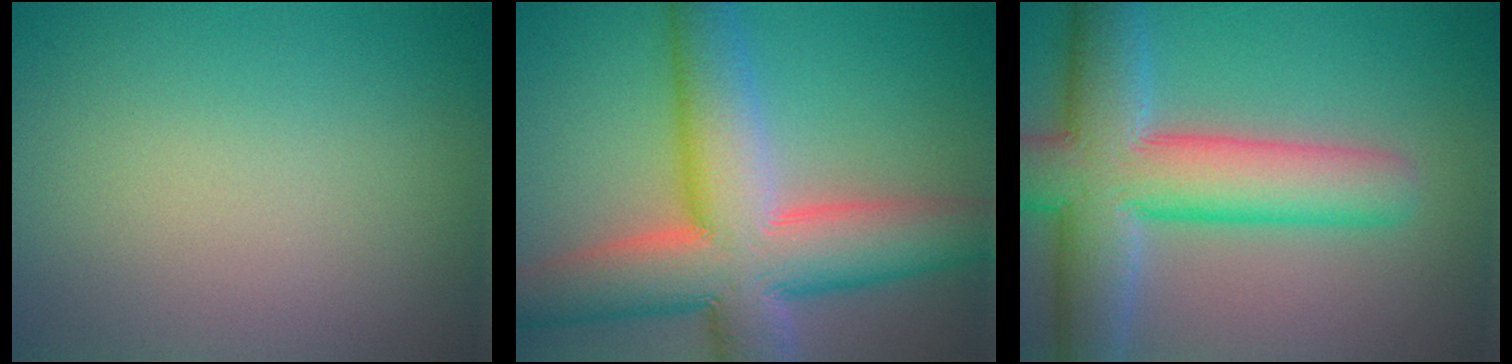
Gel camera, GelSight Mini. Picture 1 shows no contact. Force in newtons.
{"total": 12.0, "press": 12.0, "slide": 0.8}
{"total": 10.0, "press": 10.0, "slide": 0.5}